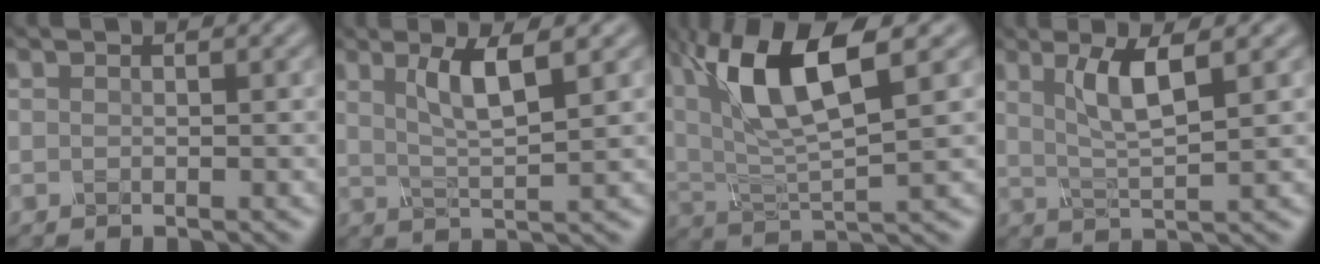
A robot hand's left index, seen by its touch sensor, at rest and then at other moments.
{"total": 4.2, "force": [1.9, 0.8, 3.7], "torque": [-0.068, -0.003, 0.035]}
{"total": 10.0, "force": [4.2, 3.0, 8.5], "torque": [-0.167, 0.005, 0.078]}
{"total": 4.3, "force": [1.7, 0.9, 3.8], "torque": [-0.075, -0.002, 0.035]}